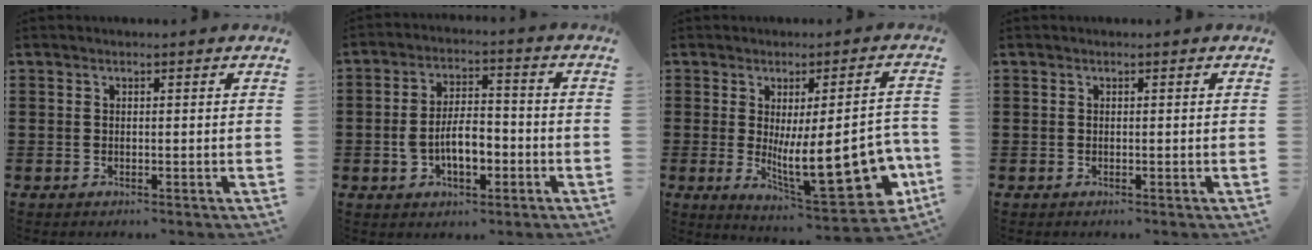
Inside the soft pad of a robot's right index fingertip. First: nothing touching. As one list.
[{"total": 7.5, "force": [-2.2, 3.6, 6.3], "torque": [-0.120, 0.003, -0.045]}, {"total": 15.8, "force": [-3.2, 4.7, 14.8], "torque": [-0.213, -0.021, -0.039]}, {"total": 0.0}]